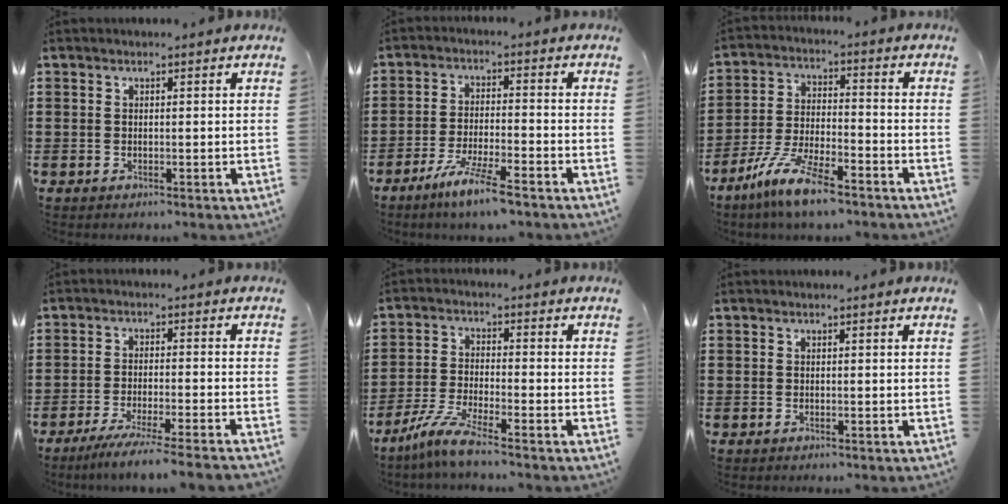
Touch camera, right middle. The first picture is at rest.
{"total": 6.7, "force": [-5.3, 0.1, 4.2], "torque": [-0.091, -0.014, -0.098]}
{"total": 9.9, "force": [-7.7, 1.3, 6.1], "torque": [-0.131, 0.001, -0.150]}
{"total": 5.0, "force": [-4.5, -0.6, 2.1], "torque": [-0.040, -0.020, -0.084]}
{"total": 6.0, "force": [-4.9, 0.1, 3.6], "torque": [-0.093, -0.020, -0.098]}
{"total": 0.0}